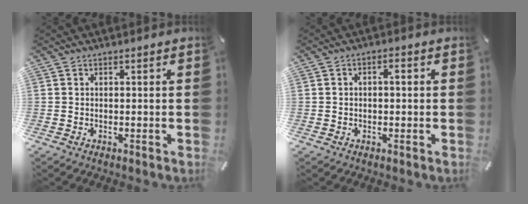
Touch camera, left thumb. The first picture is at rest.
{"total": 2.4, "force": [0.2, 1.5, 1.9], "torque": [-0.031, 0.005, -0.002]}